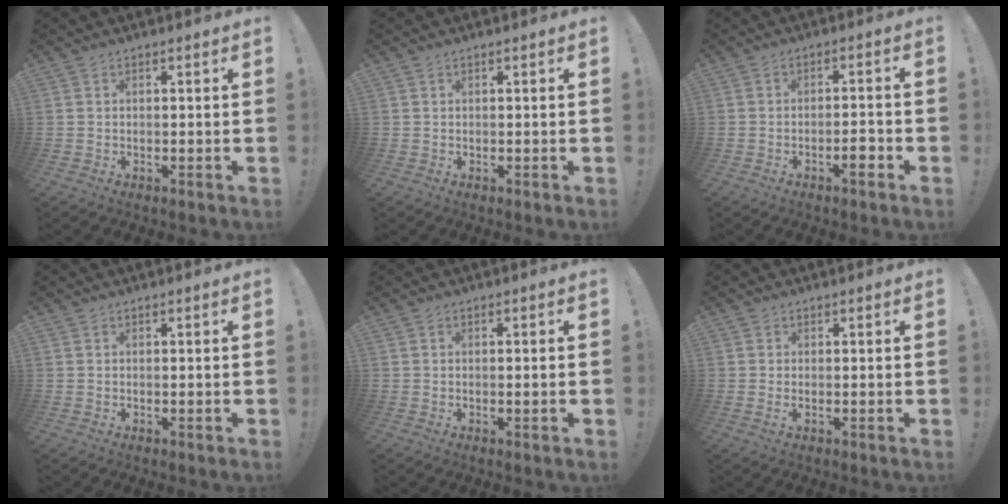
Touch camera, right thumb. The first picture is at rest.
{"total": 0.0}
{"total": 4.3, "force": [-2.6, 1.2, 3.3], "torque": [-0.037, 0.008, -0.044]}
{"total": 0.0}
{"total": 1.3, "force": [-0.2, -0.1, 1.3], "torque": [-0.014, -0.004, -0.006]}
{"total": 0.7, "force": [0.5, 0.0, 0.4], "torque": [0.007, -0.008, 0.007]}